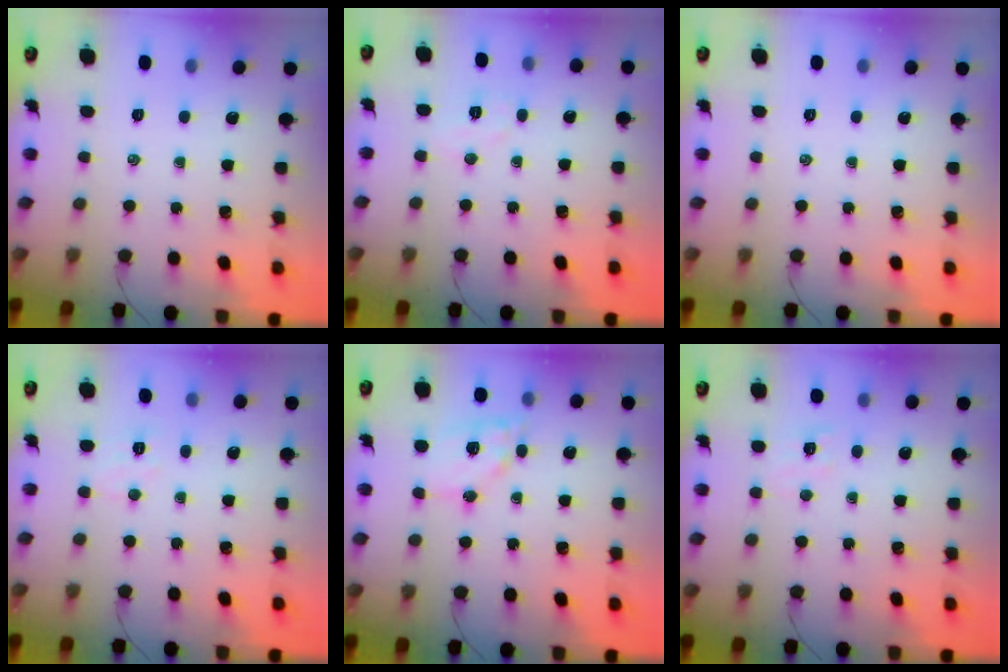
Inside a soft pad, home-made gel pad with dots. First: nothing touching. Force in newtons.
{"total": 5.0, "press": 4.9, "slide": 1.1}
{"total": 0.0}
{"total": 3.8, "press": 3.7, "slide": 0.9}
{"total": 11.6, "press": 11.4, "slide": 2.0}
{"total": 6.3, "press": 6.2, "slide": 1.3}